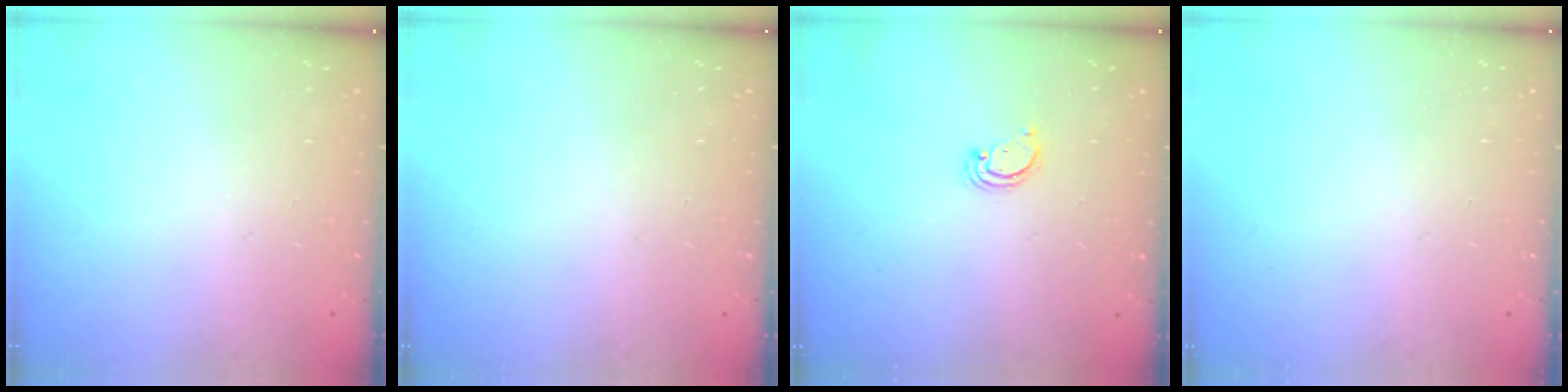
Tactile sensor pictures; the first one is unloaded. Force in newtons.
{"total": 0.0}
{"total": 2.1, "press": 2.1, "slide": 0.2}
{"total": 0.0}